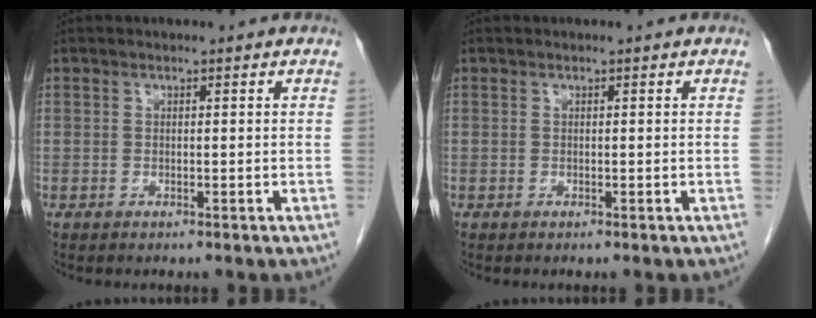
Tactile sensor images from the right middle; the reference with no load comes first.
{"total": 0.0}